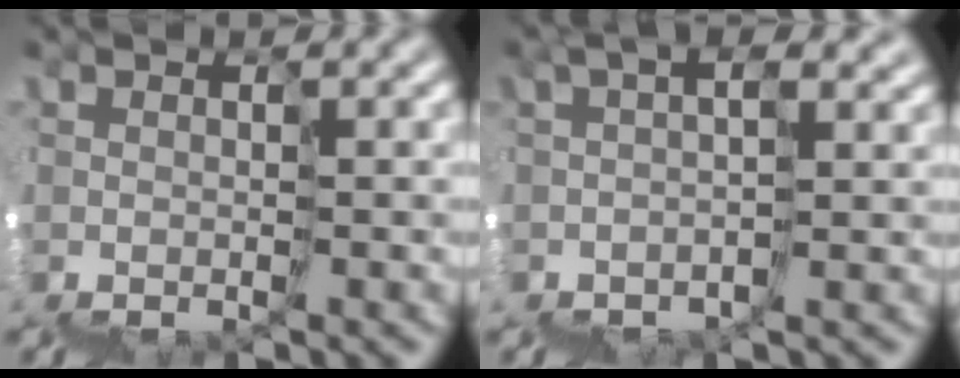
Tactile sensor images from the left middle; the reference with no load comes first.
{"total": 1.8, "force": [1.1, -0.1, 1.4], "torque": [-0.027, 0.008, 0.017]}